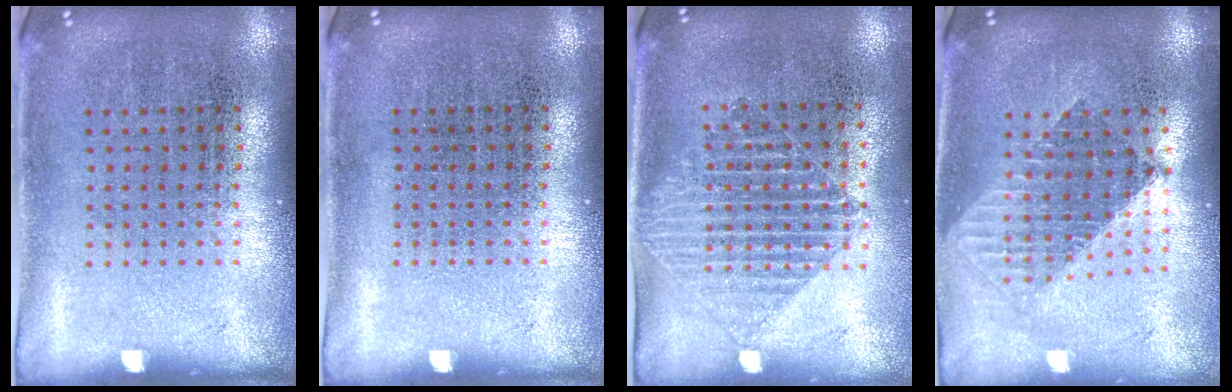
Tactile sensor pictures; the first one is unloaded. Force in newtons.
{"total": 0.0}
{"total": 1.5, "press": 1.3, "slide": 0.7}
{"total": 1.5, "press": 1.3, "slide": 0.7}